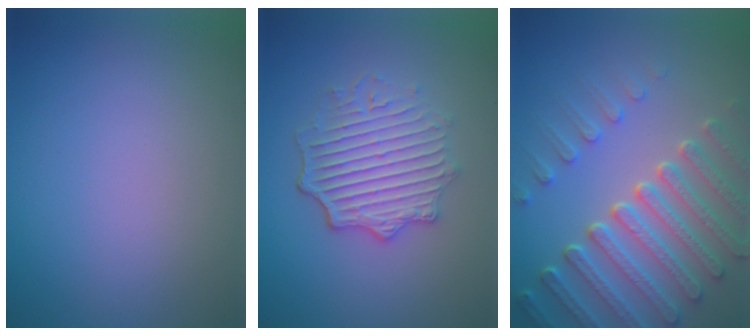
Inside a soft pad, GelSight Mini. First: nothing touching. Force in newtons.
{"total": 5.0, "press": 4.2, "slide": 2.8}
{"total": 7.6, "press": 5.6, "slide": 5.1}